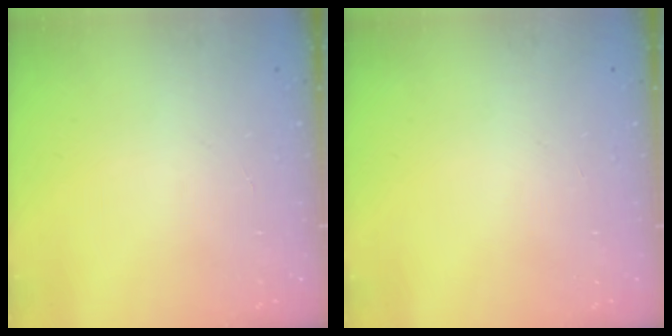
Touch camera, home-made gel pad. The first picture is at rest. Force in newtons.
{"total": 0.0}